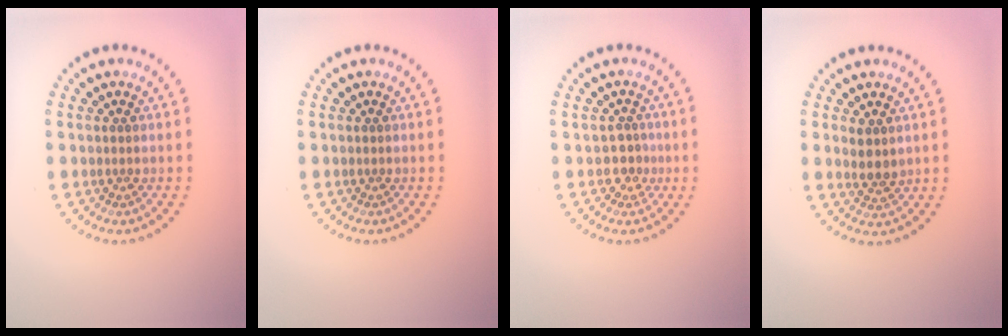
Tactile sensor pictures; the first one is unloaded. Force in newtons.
{"total": 0.0}
{"total": 1.7, "press": 1.5, "slide": 0.9}
{"total": 2.0, "press": 1.7, "slide": 1.0}